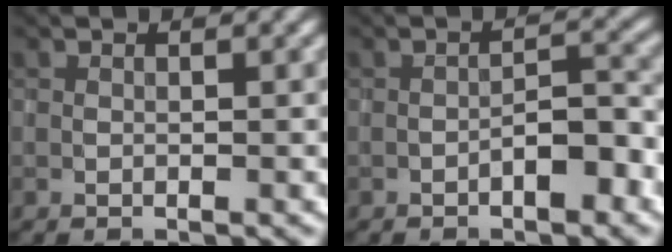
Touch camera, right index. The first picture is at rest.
{"total": 2.8, "force": [-1.5, 0.8, 2.2], "torque": [-0.033, 0.014, -0.027]}